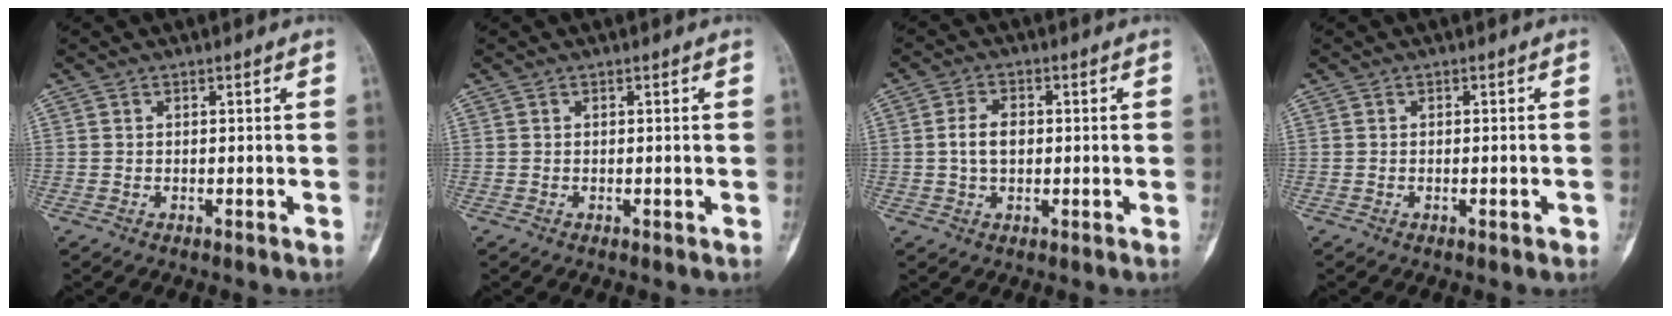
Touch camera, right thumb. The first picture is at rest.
{"total": 0.0}
{"total": 4.7, "force": [0.1, 3.0, 3.6], "torque": [-0.068, 0.009, 0.001]}
{"total": 1.4, "force": [-0.6, 0.5, 1.2], "torque": [-0.019, 0.004, -0.005]}